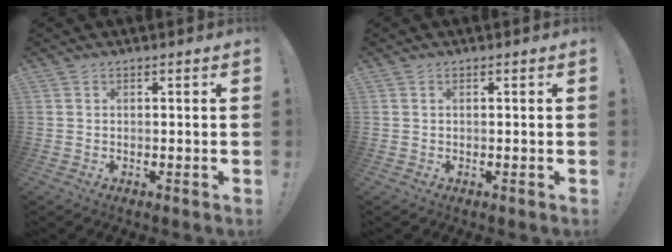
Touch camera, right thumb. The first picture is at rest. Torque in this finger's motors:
{"motor_torque": [-0.07, 0.11, -0.16, 0.13, 0.05]}